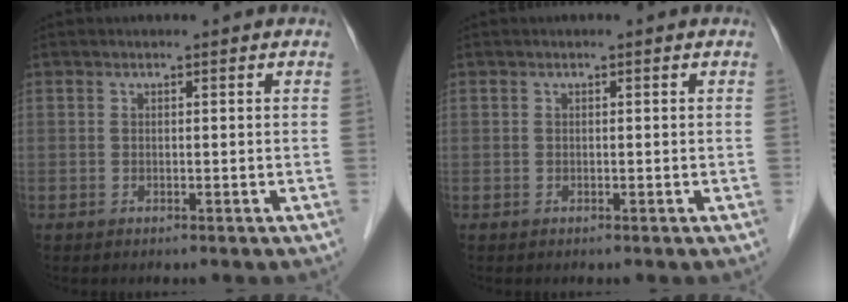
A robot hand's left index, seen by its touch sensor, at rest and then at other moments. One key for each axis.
{"total": 0.0}